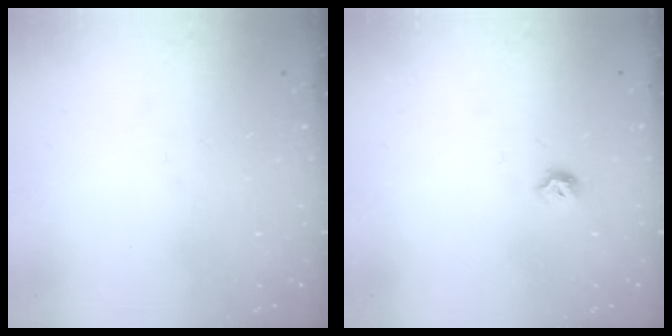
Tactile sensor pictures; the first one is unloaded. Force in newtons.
{"total": 4.9, "press": 4.8, "slide": 0.9}